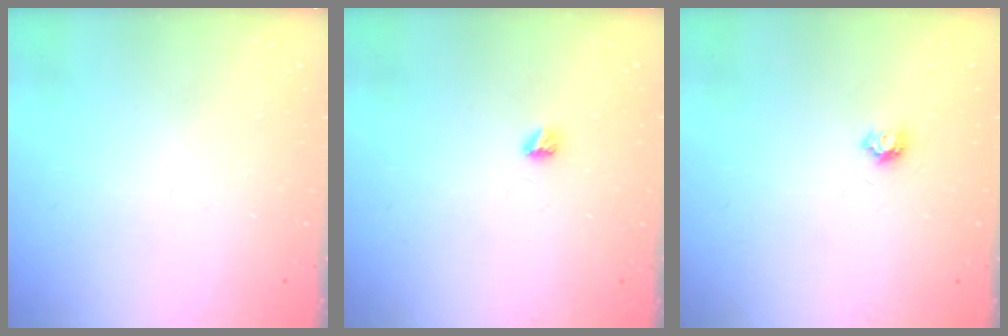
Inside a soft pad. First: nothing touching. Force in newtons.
{"total": 3.3, "press": 3.3, "slide": 0.4}
{"total": 5.3, "press": 5.2, "slide": 0.4}